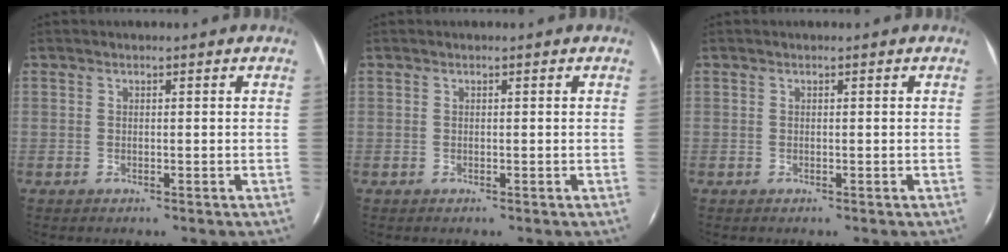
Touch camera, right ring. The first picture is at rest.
{"total": 0.0}
{"total": 0.0}